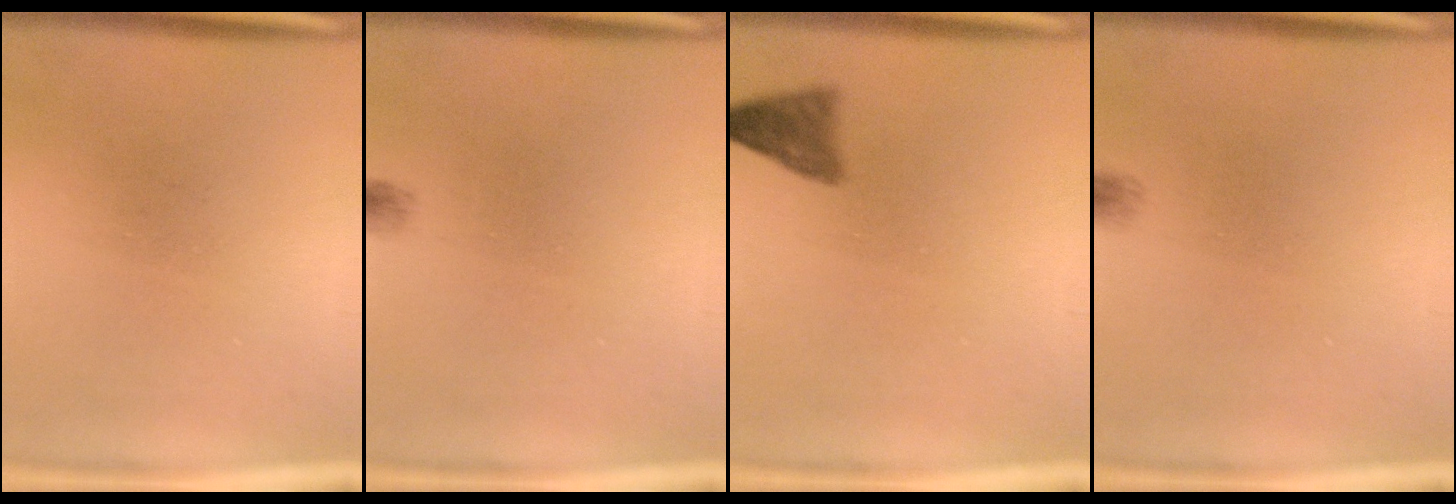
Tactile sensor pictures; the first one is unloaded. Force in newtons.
{"total": 1.4}
{"total": 2.9}
{"total": 1.4}